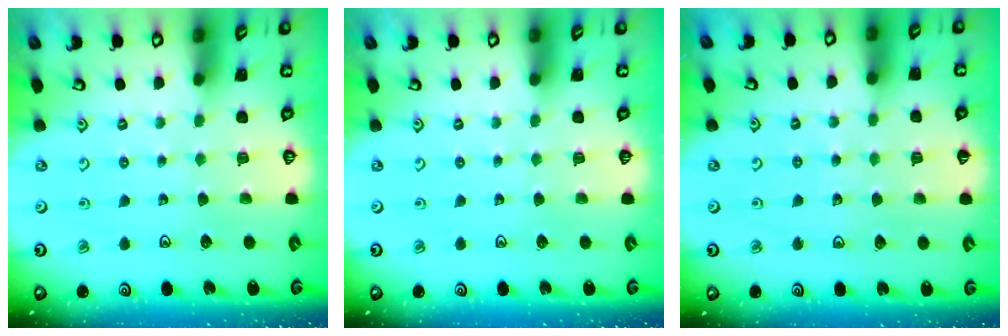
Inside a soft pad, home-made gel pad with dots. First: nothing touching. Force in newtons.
{"total": 0.0}
{"total": 3.5, "press": 3.4, "slide": 0.8}